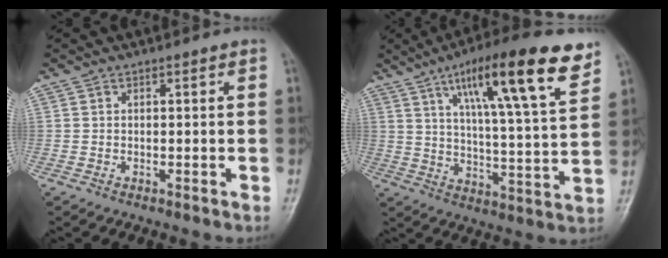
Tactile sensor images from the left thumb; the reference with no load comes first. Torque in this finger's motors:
{"motor_torque": [1.08, 1.06, 1.82, -0.95, 0.42]}